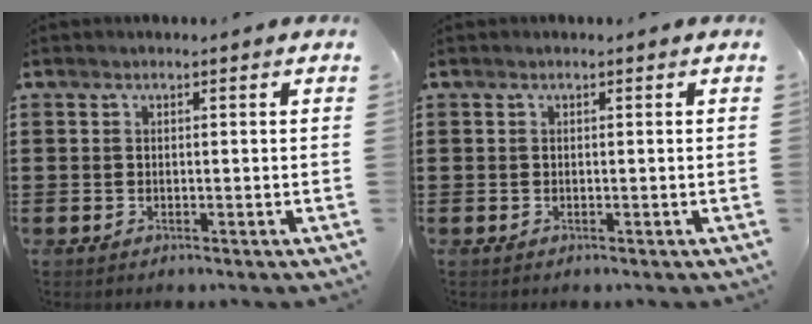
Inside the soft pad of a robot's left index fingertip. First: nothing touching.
{"total": 0.0}